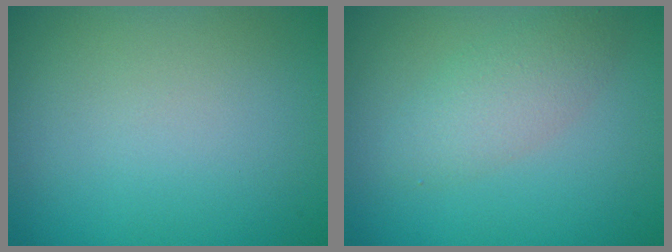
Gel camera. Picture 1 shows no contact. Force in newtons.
{"total": 2.8, "press": 2.8, "slide": 0.0}